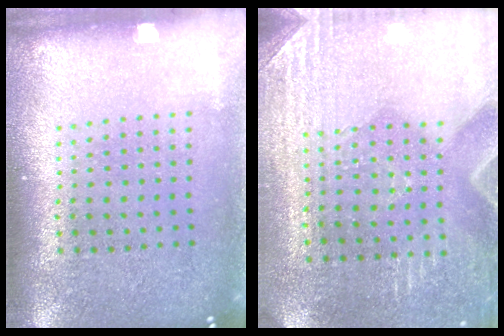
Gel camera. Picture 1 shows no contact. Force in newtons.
{"total": 3.0, "press": 2.9, "slide": 0.7}